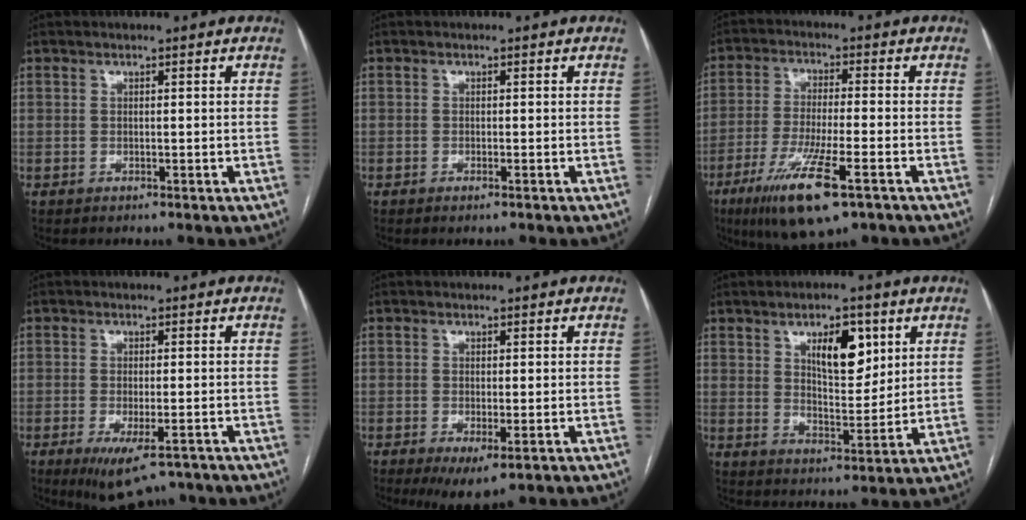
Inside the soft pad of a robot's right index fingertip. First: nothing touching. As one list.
[{"total": 0.7, "force": [-0.5, -0.1, 0.5], "torque": [-0.010, -0.001, -0.008]}, {"total": 12.7, "force": [-6.9, 1.8, 10.6], "torque": [-0.204, -0.030, -0.117]}, {"total": 8.1, "force": [-5.6, 2.3, 5.5], "torque": [-0.084, -0.016, -0.086]}, {"total": 4.8, "force": [-2.3, 1.3, 4.0], "torque": [-0.059, -0.012, -0.030]}, {"total": 8.7, "force": [3.8, 3.5, 6.9], "torque": [-0.110, 0.001, 0.066]}]